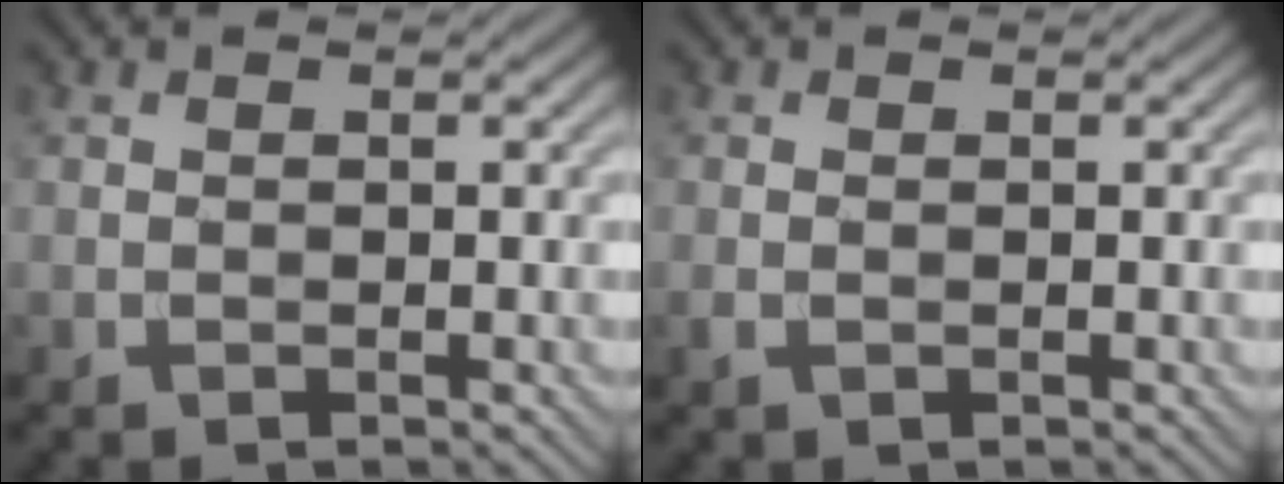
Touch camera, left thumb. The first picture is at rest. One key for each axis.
{"total": 1.0, "fx": -0.2, "fy": 0.4, "fz": 0.8, "tx": -0.023, "ty": -0.001, "tz": -0.003}